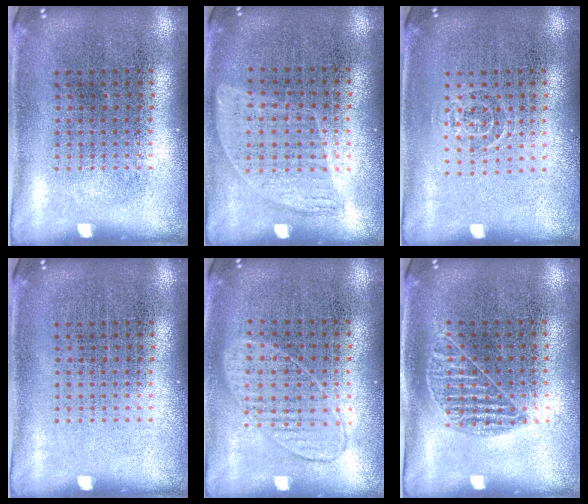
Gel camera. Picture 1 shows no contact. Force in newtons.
{"total": 1.0, "press": 0.8, "slide": 0.5}
{"total": 0.8, "press": 0.5, "slide": 0.6}
{"total": 0.0}
{"total": 1.0, "press": 0.9, "slide": 0.4}
{"total": 1.0, "press": 0.8, "slide": 0.5}